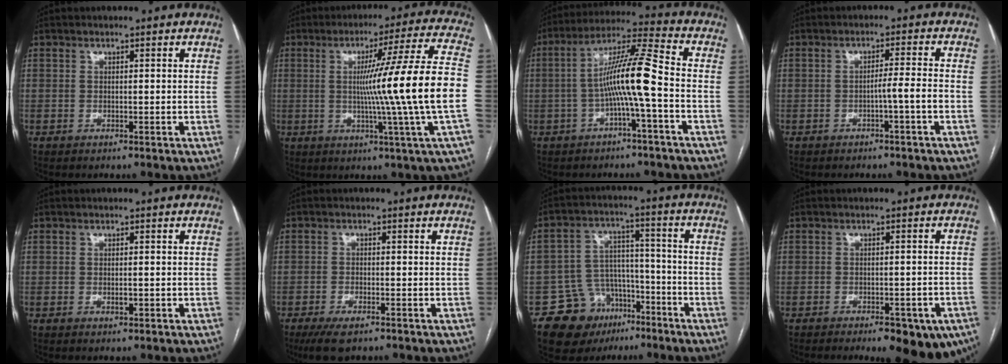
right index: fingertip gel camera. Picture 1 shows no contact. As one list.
[{"total": 17.9, "force": [-1.4, -3.2, 17.5], "torque": [-0.255, -0.009, -0.032]}, {"total": 10.0, "force": [-2.1, -0.4, 9.8], "torque": [-0.177, 0.026, -0.042]}, {"total": 3.1, "force": [-1.4, -0.7, 2.7], "torque": [-0.038, 0.005, -0.025]}, {"total": 1.1, "force": [-0.3, 0.4, 1.0], "torque": [-0.021, -0.001, -0.004]}, {"total": 4.9, "force": [-3.3, 1.6, 3.2], "torque": [-0.061, -0.008, -0.055]}, {"total": 11.6, "force": [-7.1, 8.4, 3.7], "torque": [-0.051, 0.051, -0.104]}, {"total": 11.7, "force": [-7.7, 3.8, 8.0], "torque": [-0.064, 0.005, -0.094]}]